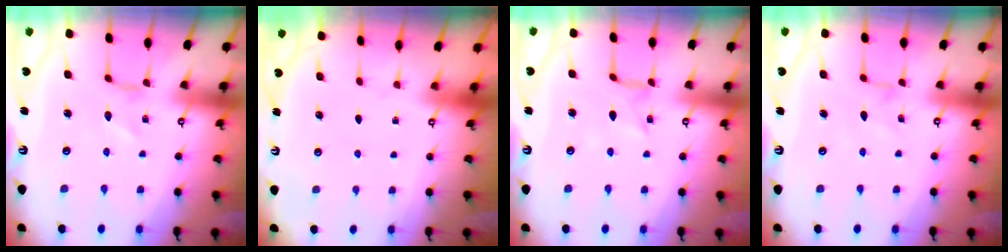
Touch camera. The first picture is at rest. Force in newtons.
{"total": 0.0}
{"total": 1.2, "press": 1.2, "slide": 0.2}
{"total": 0.6, "press": 0.5, "slide": 0.2}